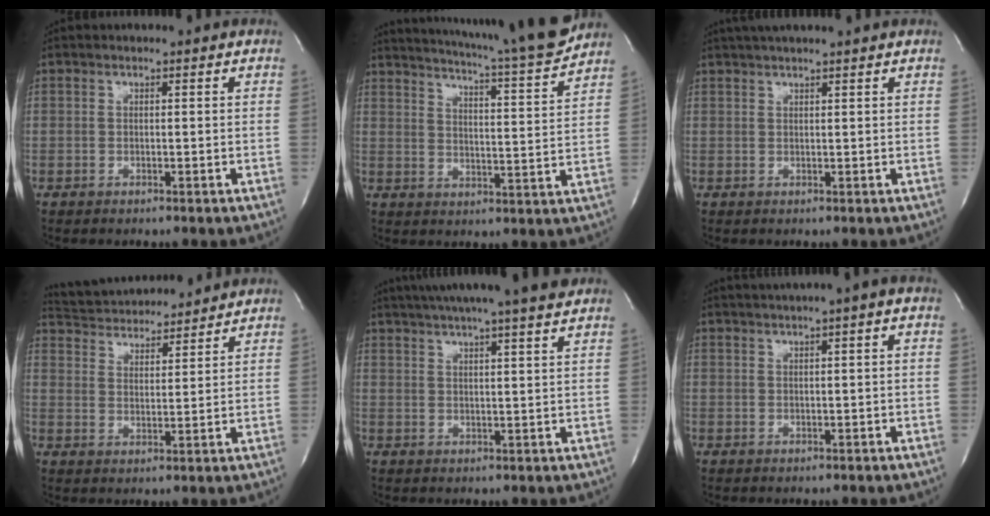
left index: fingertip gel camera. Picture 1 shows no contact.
{"total": 17.7, "force": [16.1, -0.8, 7.3], "torque": [-0.123, -0.042, 0.215]}
{"total": 5.9, "force": [5.0, -0.4, 3.0], "torque": [-0.048, 0.030, 0.075]}
{"total": 12.9, "force": [12.4, 2.1, 3.2], "torque": [-0.062, 0.025, 0.198]}
{"total": 15.5, "force": [13.5, -0.7, 7.6], "torque": [-0.133, 0.008, 0.181]}
{"total": 1.1, "force": [0.6, -0.3, 0.8], "torque": [-0.021, 0.003, 0.016]}